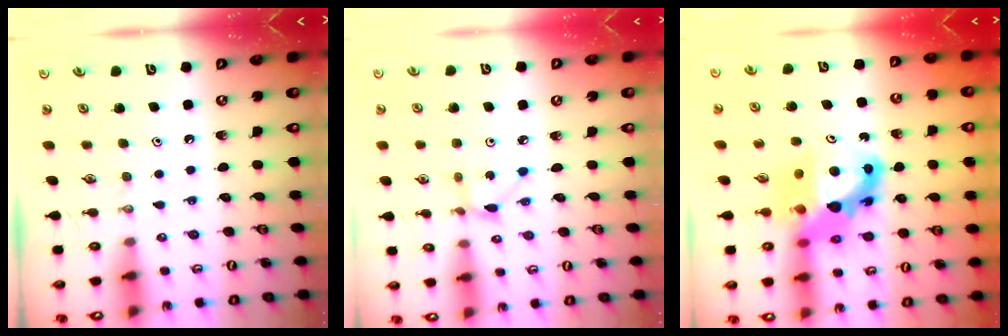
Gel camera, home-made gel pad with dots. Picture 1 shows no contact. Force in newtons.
{"total": 2.1, "press": 2.1, "slide": 0.2}
{"total": 14.0, "press": 13.9, "slide": 1.0}